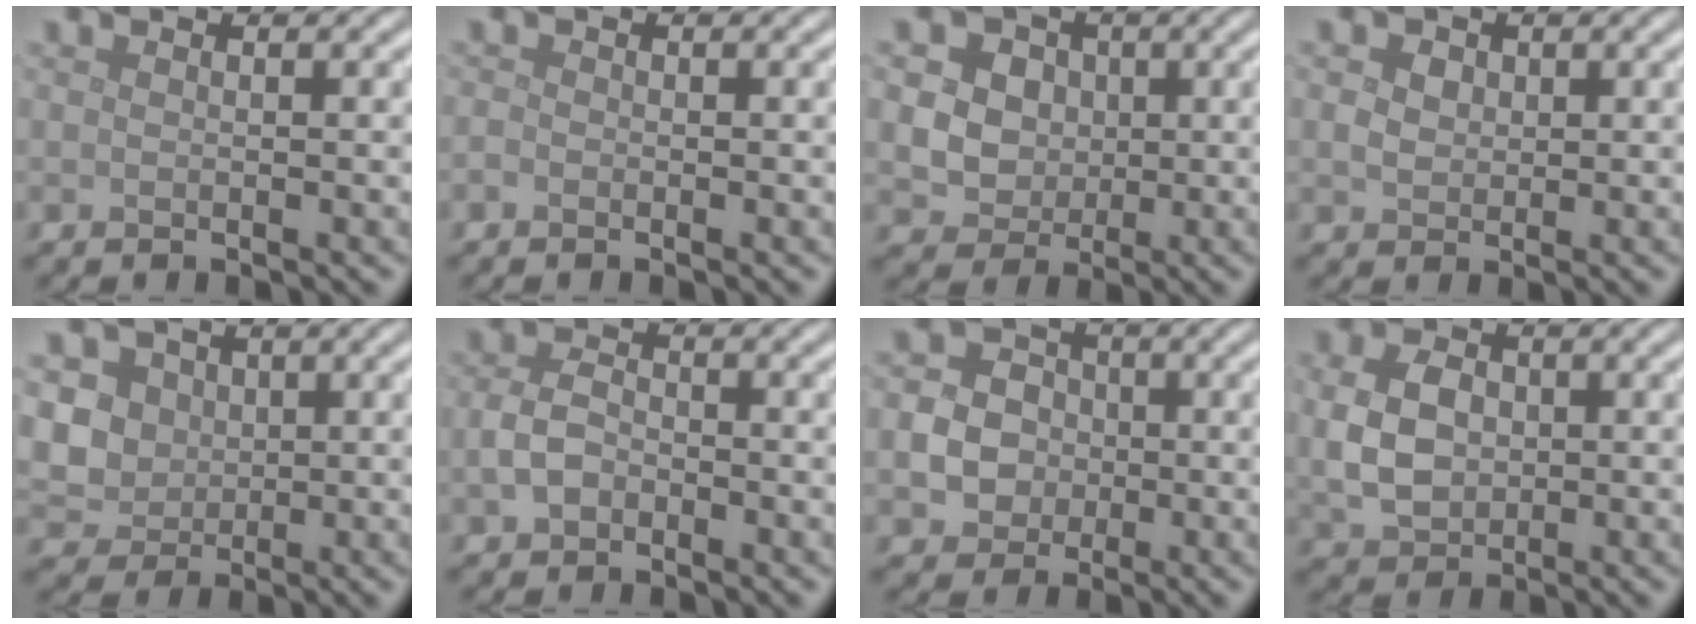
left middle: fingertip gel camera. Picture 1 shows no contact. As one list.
[{"total": 0.5, "force": [-0.4, 0.3, 0.2], "torque": [-0.003, -0.003, -0.008]}, {"total": 8.4, "force": [2.8, 6.7, 4.1], "torque": [-0.070, 0.030, 0.029]}, {"total": 2.1, "force": [0.6, 1.7, 1.0], "torque": [-0.020, 0.005, 0.006]}, {"total": 6.0, "force": [1.1, 5.2, 2.6], "torque": [-0.055, 0.014, 0.017]}, {"total": 2.3, "force": [-0.8, 1.6, 1.5], "torque": [-0.034, 0.002, -0.020]}, {"total": 3.8, "force": [-0.6, 3.4, 1.5], "torque": [-0.013, 0.001, -0.019]}, {"total": 4.9, "force": [0.2, 3.6, 3.2], "torque": [-0.071, 0.002, 0.002]}]